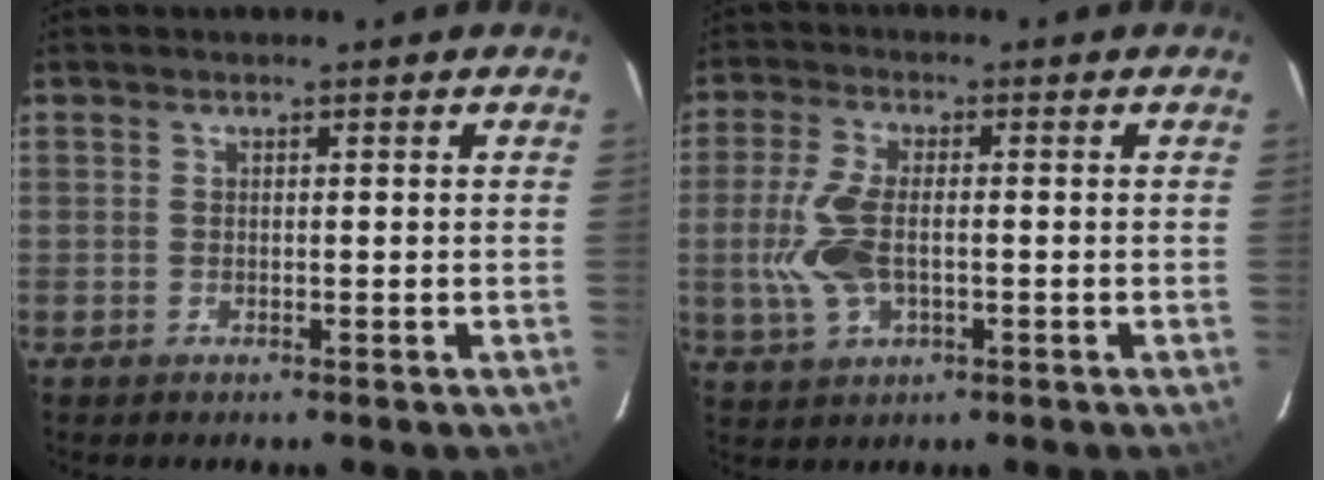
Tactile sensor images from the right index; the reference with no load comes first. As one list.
[{"total": 9.2, "force": [-1.2, 4.5, 7.9], "torque": [-0.176, -0.001, -0.020]}]